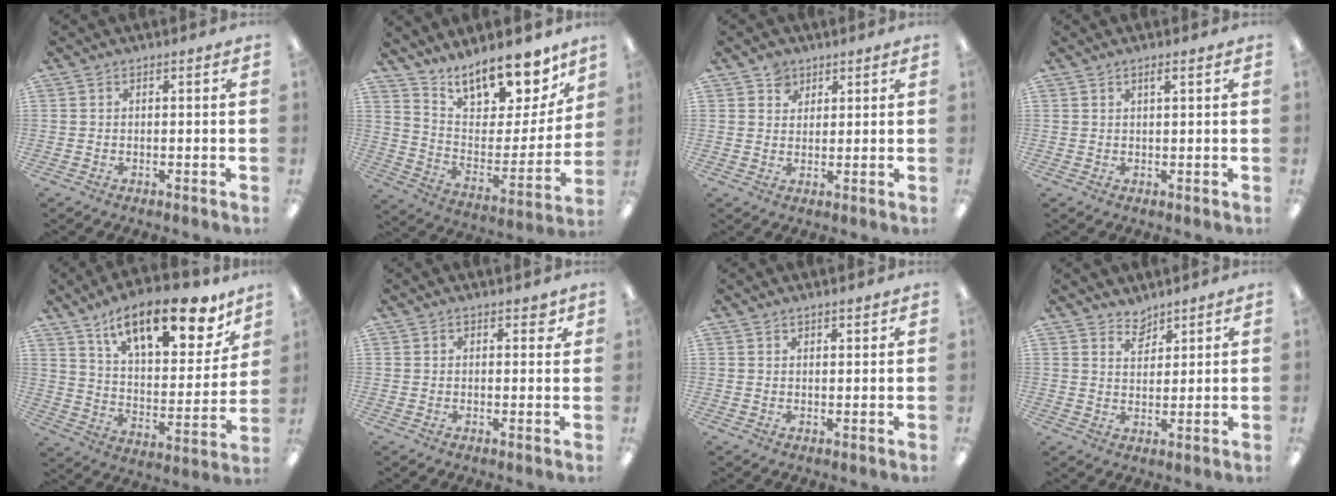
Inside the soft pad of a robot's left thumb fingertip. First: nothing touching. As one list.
[{"total": 16.6, "force": [13.9, 6.5, 6.2], "torque": [-0.091, -0.117, 0.245]}, {"total": 3.8, "force": [2.5, 2.8, 0.5], "torque": [-0.003, -0.005, 0.045]}, {"total": 1.5, "force": [1.0, 0.2, 1.1], "torque": [-0.024, 0.001, 0.017]}, {"total": 21.2, "force": [13.6, 8.8, 13.7], "torque": [-0.191, -0.085, 0.226]}, {"total": 2.2, "force": [1.4, 1.2, 1.3], "torque": [-0.010, -0.002, 0.021]}, {"total": 1.4, "force": [1.3, 0.3, 0.2], "torque": [-0.003, -0.001, 0.025]}, {"total": 4.4, "force": [3.9, 1.9, 0.4], "torque": [-0.002, -0.026, 0.071]}]